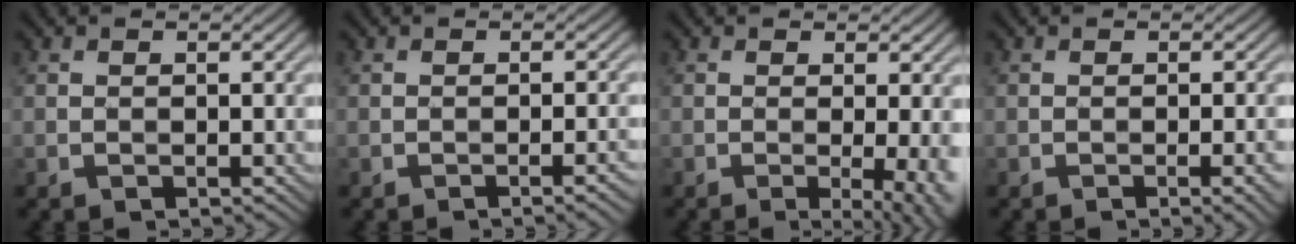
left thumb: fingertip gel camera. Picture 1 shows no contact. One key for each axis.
{"total": 2.0, "fx": -0.9, "fy": 0.3, "fz": 1.8, "tx": -0.019, "ty": 0.008, "tz": -0.018}
{"total": 5.9, "fx": -1.0, "fy": 1.7, "fz": 5.6, "tx": -0.070, "ty": -0.008, "tz": -0.006}
{"total": 2.7, "fx": -0.9, "fy": 0.5, "fz": 2.4, "tx": -0.032, "ty": 0.004, "tz": -0.016}